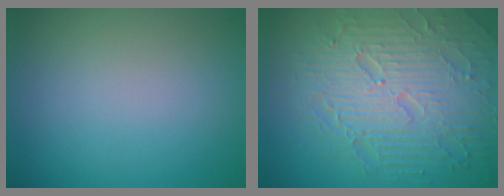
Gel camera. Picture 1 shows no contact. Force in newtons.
{"total": 8.7, "press": 6.2, "slide": 6.1}